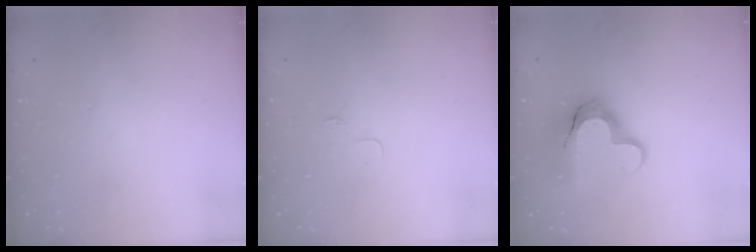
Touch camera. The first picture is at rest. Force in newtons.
{"total": 3.6, "press": 3.6, "slide": 0.4}
{"total": 14.0, "press": 13.9, "slide": 0.7}